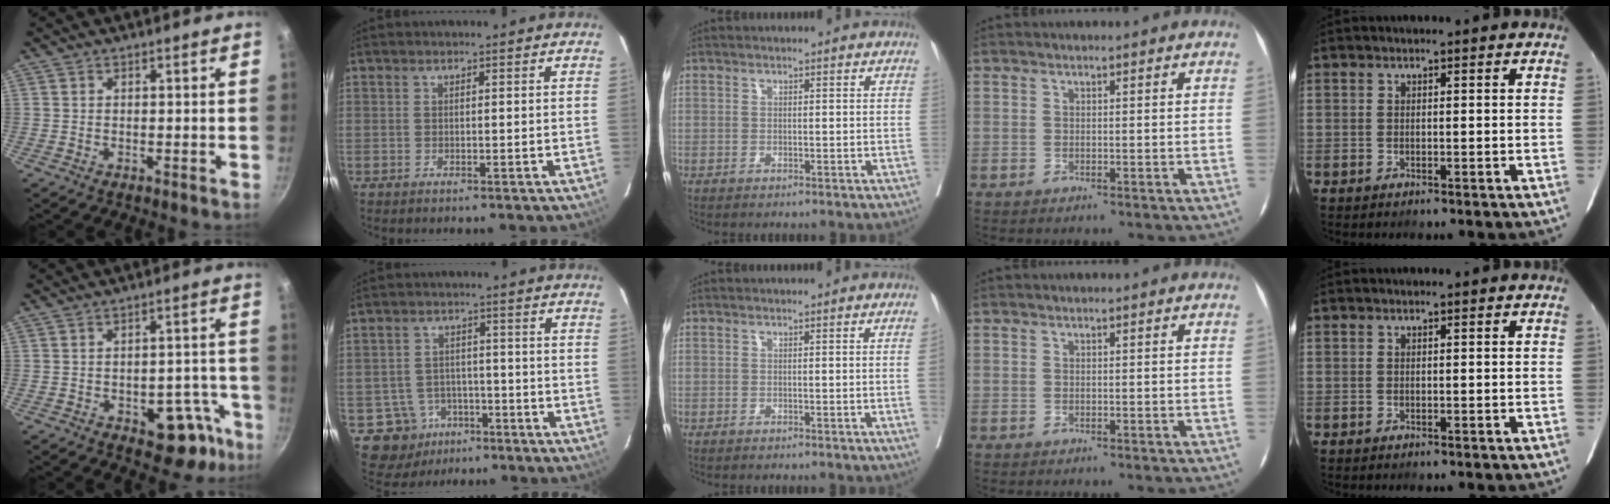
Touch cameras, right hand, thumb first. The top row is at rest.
{"thumb": {"total": 10.2, "force": [-5.2, 5.4, 6.8], "torque": [-0.051, 0.049, -0.058]}, "index": {"total": 8.7, "force": [-3.9, 7.7, 0.7], "torque": [-0.025, 0.012, -0.049]}, "middle": {"total": 0.8, "force": [-0.2, -0.1, 0.7], "torque": [-0.010, 0.000, -0.002]}}